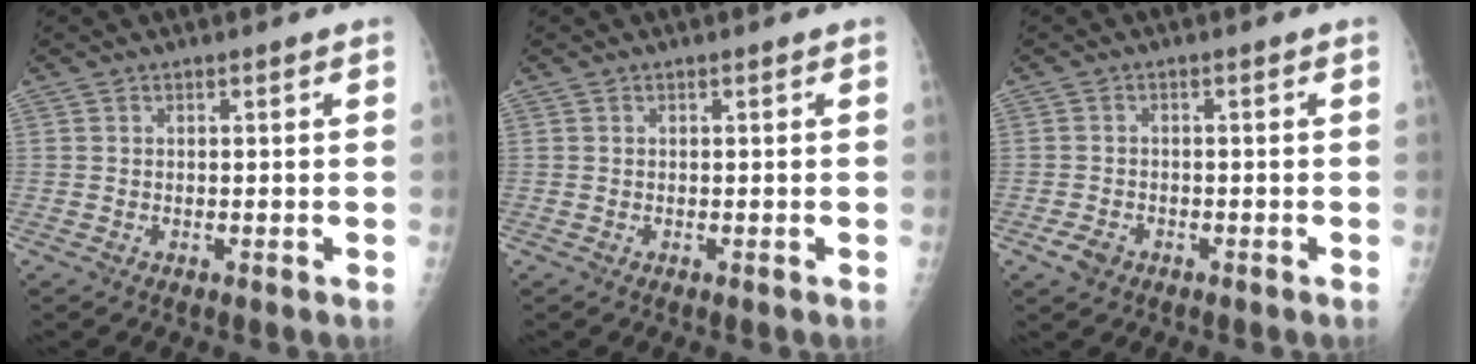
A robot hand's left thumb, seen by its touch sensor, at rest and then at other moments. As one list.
[{"total": 0.0}, {"total": 2.8, "force": [-1.6, 2.0, 1.2], "torque": [-0.021, 0.006, -0.025]}]